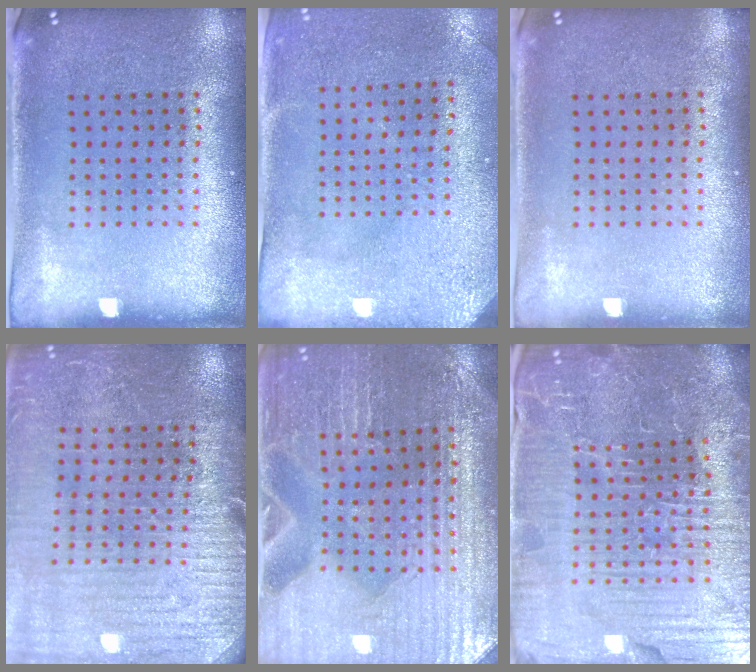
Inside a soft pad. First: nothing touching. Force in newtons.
{"total": 3.0, "press": 2.3, "slide": 1.9}
{"total": 0.0}
{"total": 3.0, "press": 3.0, "slide": 0.4}
{"total": 2.5, "press": 2.4, "slide": 0.4}
{"total": 6.1, "press": 5.7, "slide": 2.1}